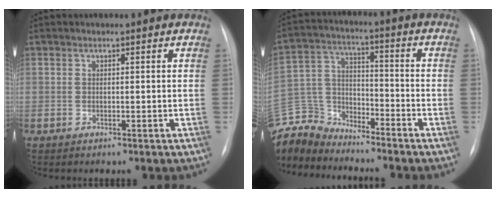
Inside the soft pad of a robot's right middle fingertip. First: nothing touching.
{"total": 11.2, "force": [-10.9, 2.7, 0.5], "torque": [-0.019, 0.019, -0.217]}